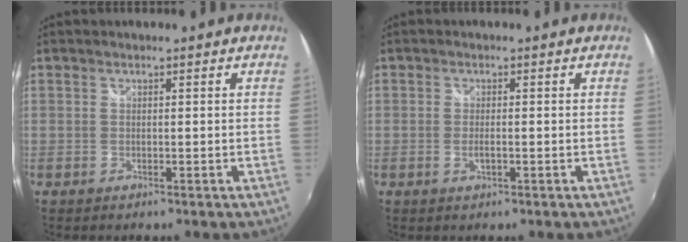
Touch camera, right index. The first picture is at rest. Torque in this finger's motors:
{"motor_torque": [-0.05, 0.06, 0.03, 0.00]}